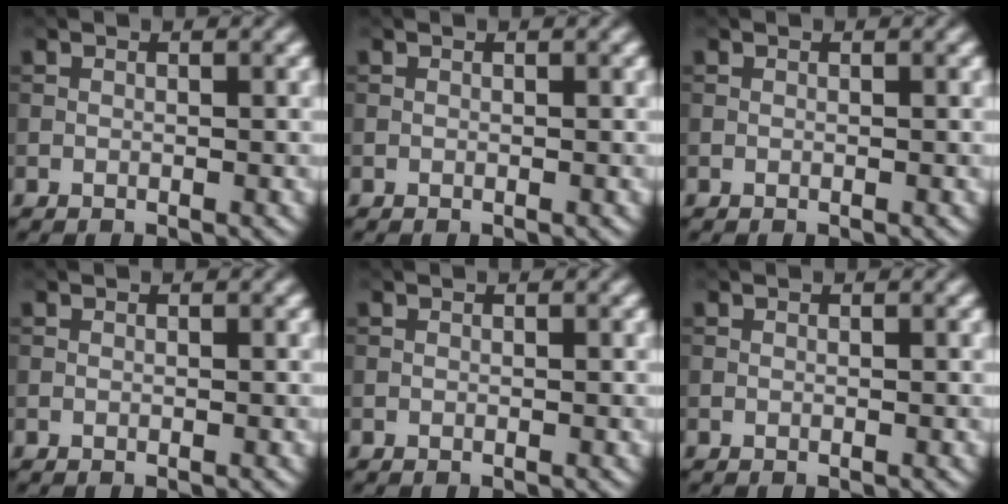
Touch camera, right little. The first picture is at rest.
{"total": 0.0}
{"total": 0.0}
{"total": 0.0}
{"total": 0.0}
{"total": 0.0}